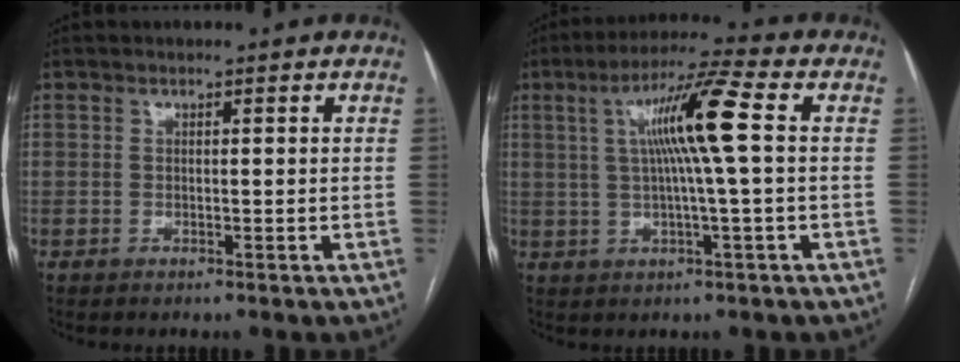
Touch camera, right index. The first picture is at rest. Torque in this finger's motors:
{"motor_torque": [0.96, -0.28, 0.55, 0.16]}